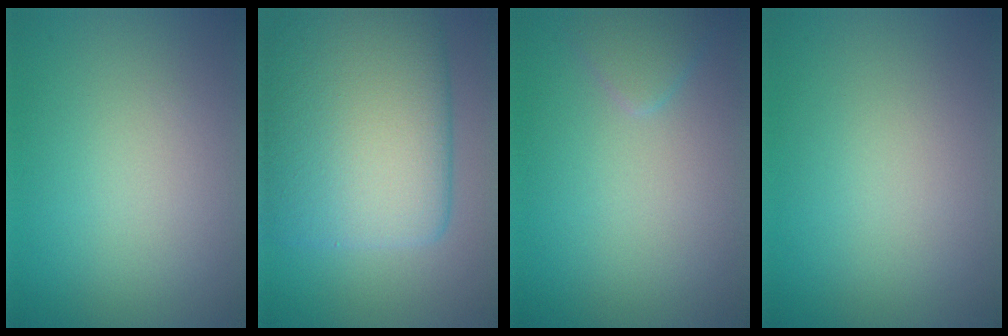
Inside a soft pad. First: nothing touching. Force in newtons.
{"total": 11.9, "press": 11.9, "slide": 0.4}
{"total": 1.4, "press": 1.4, "slide": 0.1}
{"total": 0.0}